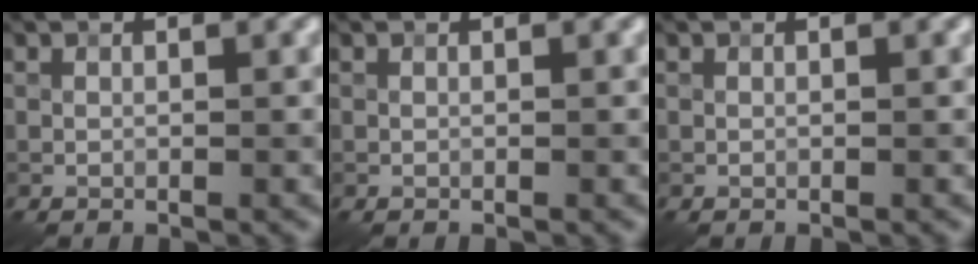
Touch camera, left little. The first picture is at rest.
{"total": 0.0}
{"total": 0.0}